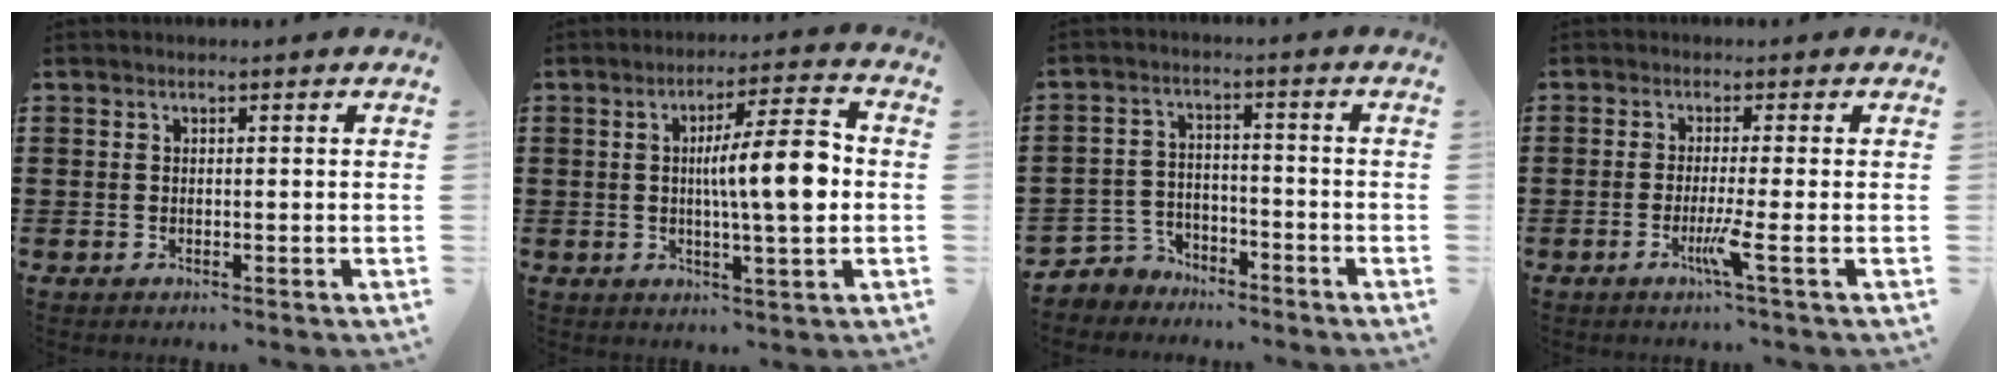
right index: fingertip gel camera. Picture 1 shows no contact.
{"total": 10.1, "force": [0.5, 1.5, 10.0], "torque": [-0.163, 0.000, -0.001]}
{"total": 4.0, "force": [-3.5, 1.9, 0.3], "torque": [-0.031, 0.002, -0.079]}
{"total": 4.2, "force": [-1.7, -0.8, 3.7], "torque": [-0.069, -0.021, -0.033]}